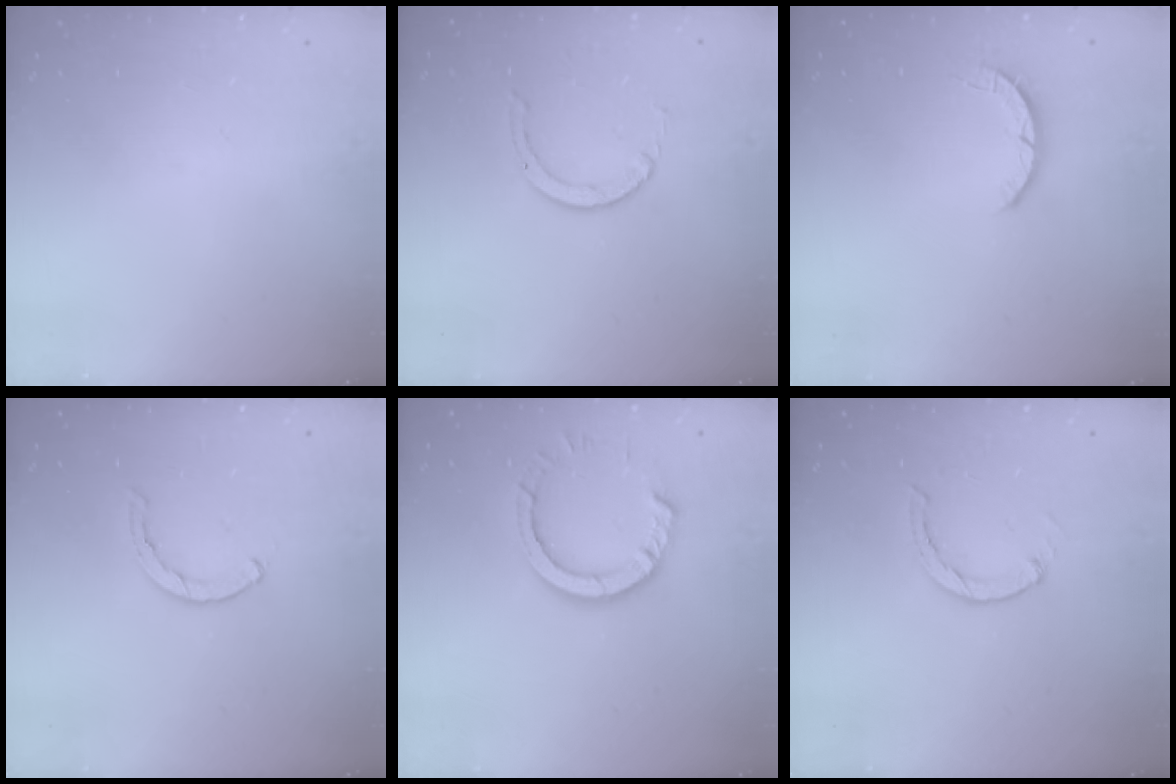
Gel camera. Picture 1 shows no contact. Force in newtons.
{"total": 1.5, "press": 1.5, "slide": 0.2}
{"total": 2.5, "press": 2.4, "slide": 0.4}
{"total": 0.5, "press": 0.5, "slide": 0.2}
{"total": 9.4, "press": 9.3, "slide": 0.9}
{"total": 0.0}